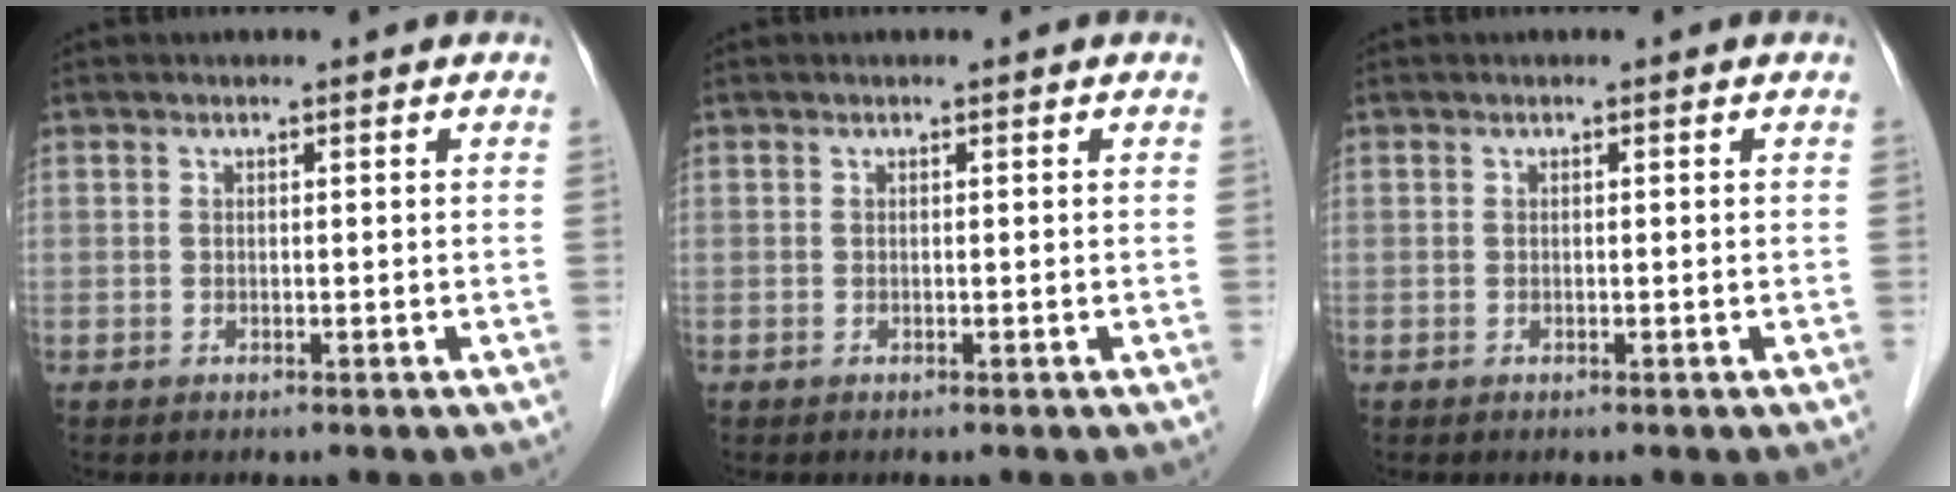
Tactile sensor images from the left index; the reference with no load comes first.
{"total": 0.0}
{"total": 0.0}